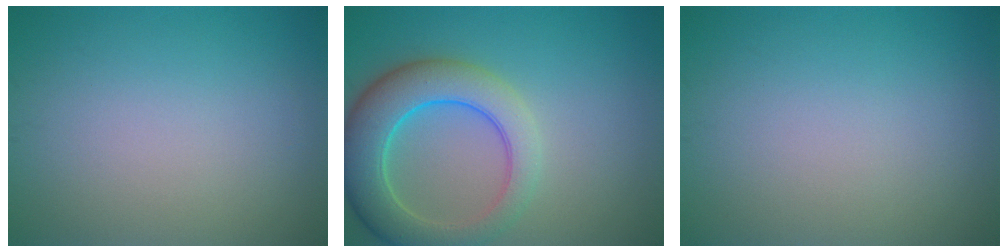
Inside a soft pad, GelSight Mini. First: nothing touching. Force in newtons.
{"total": 7.1, "press": 7.1, "slide": 0.6}
{"total": 0.0}